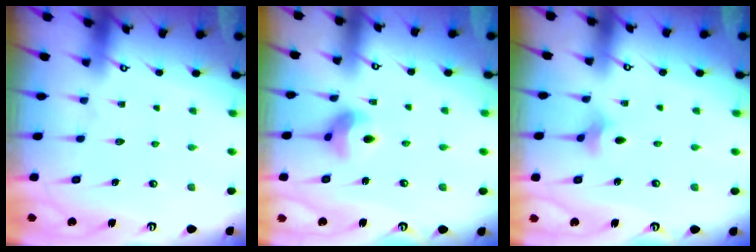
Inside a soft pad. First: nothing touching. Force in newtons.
{"total": 7.9, "press": 7.9, "slide": 0.4}
{"total": 2.1, "press": 2.0, "slide": 0.5}